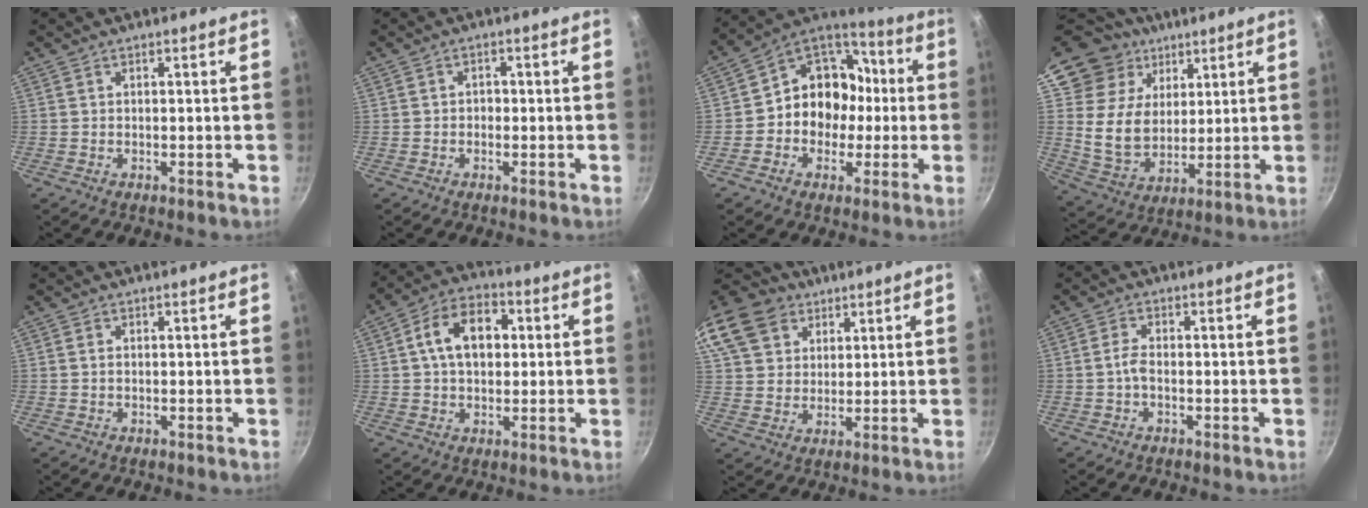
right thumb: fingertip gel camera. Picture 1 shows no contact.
{"total": 1.3, "force": [-0.4, 1.1, 0.6], "torque": [-0.006, 0.005, -0.008]}
{"total": 14.7, "force": [-1.3, 12.5, 7.6], "torque": [-0.063, 0.048, -0.036]}
{"total": 17.2, "force": [8.8, 13.1, 6.8], "torque": [-0.100, -0.028, 0.170]}
{"total": 0.8, "force": [0.1, 0.5, 0.5], "torque": [-0.010, 0.002, 0.002]}
{"total": 11.7, "force": [1.9, 7.9, 8.3], "torque": [-0.103, 0.020, 0.018]}
{"total": 18.5, "force": [10.5, 13.5, 7.1], "torque": [-0.161, 0.012, 0.198]}
{"total": 2.4, "force": [-0.6, 1.2, 2.0], "torque": [-0.045, 0.011, -0.017]}